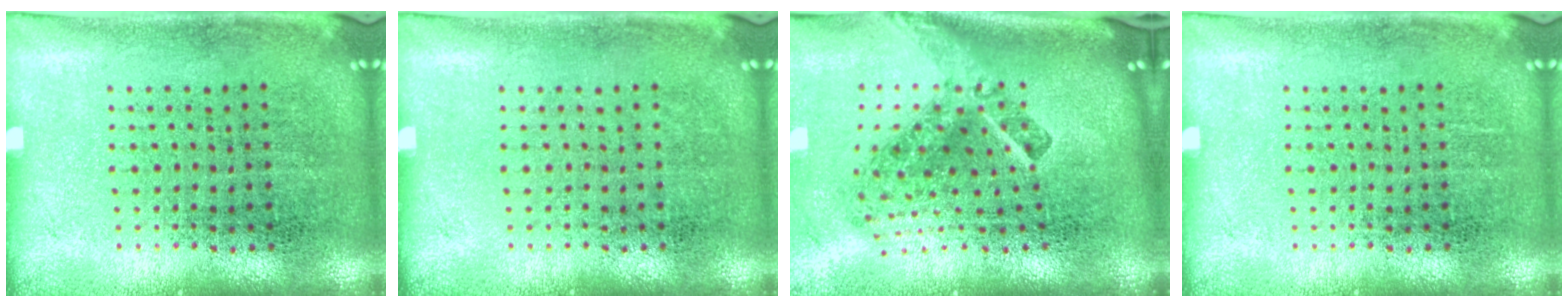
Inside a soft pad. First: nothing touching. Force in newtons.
{"total": 0.0}
{"total": 2.9, "press": 1.7, "slide": 2.3}
{"total": 0.0}